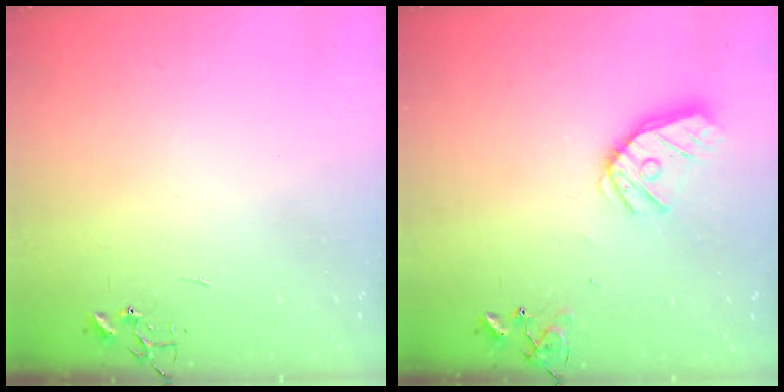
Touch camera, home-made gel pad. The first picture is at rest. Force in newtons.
{"total": 14.4, "press": 14.3, "slide": 1.9}